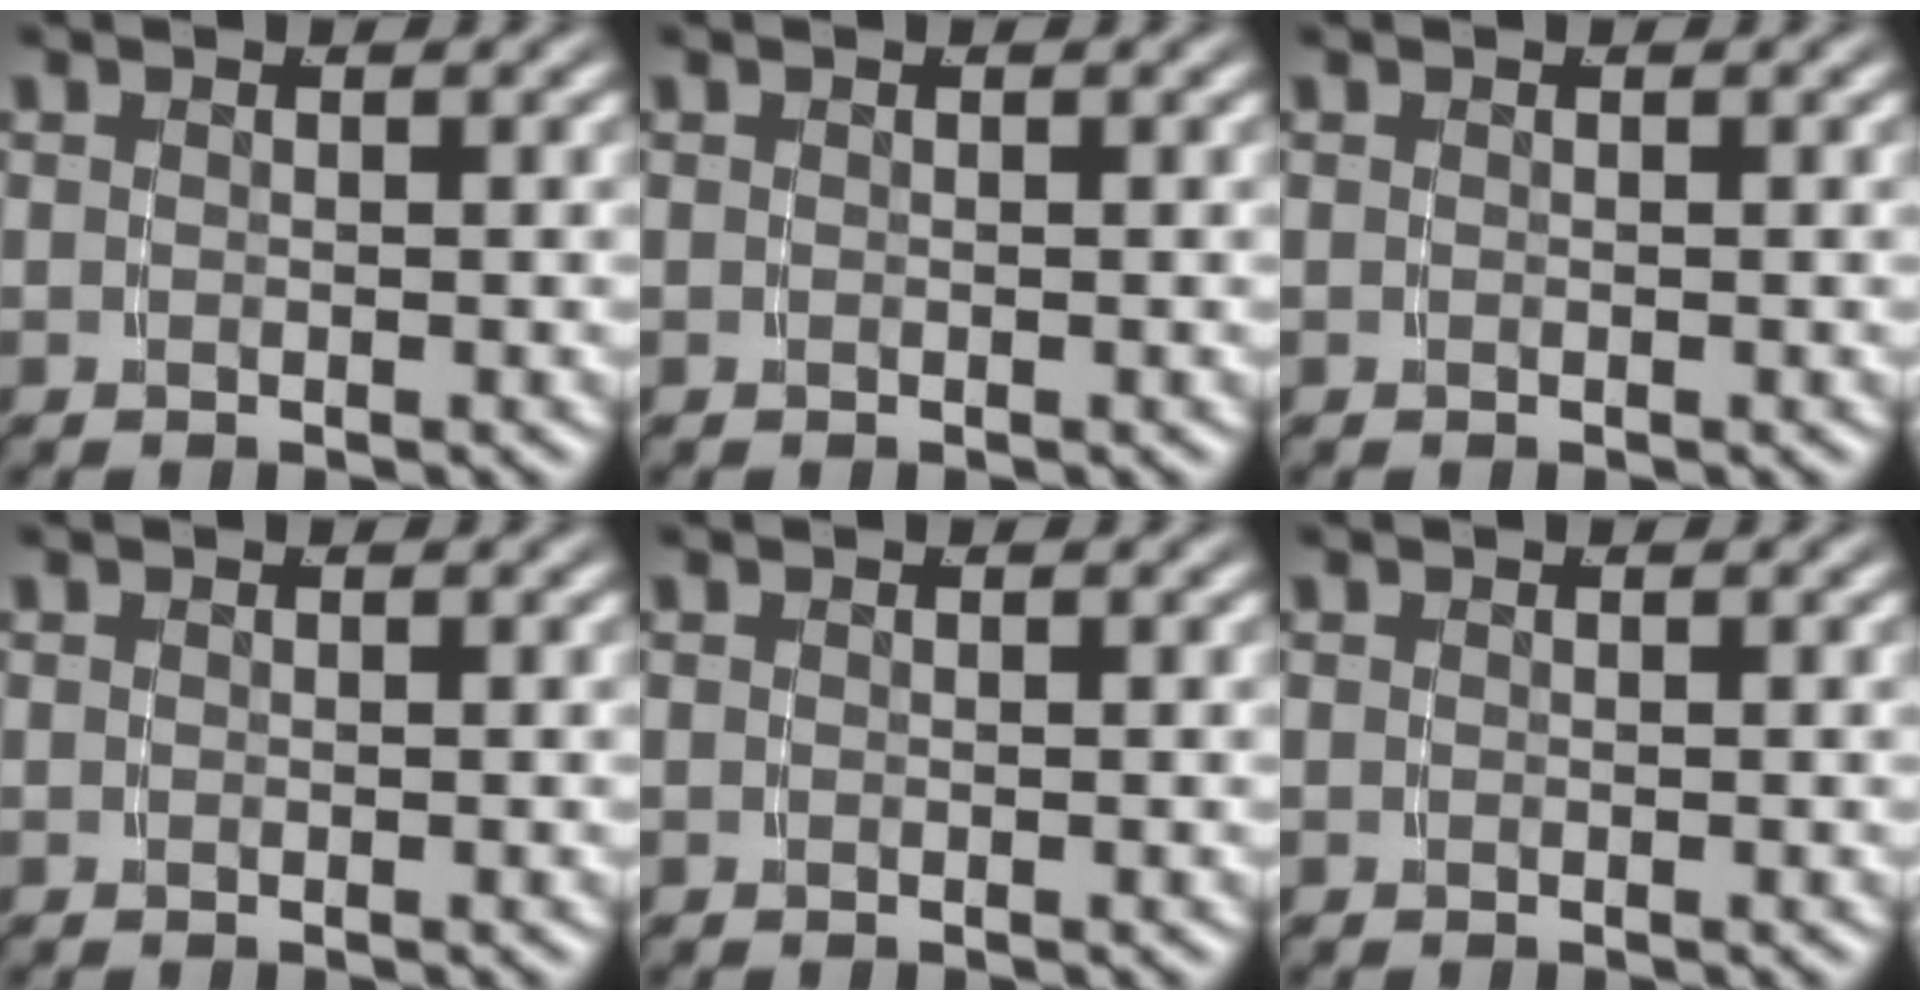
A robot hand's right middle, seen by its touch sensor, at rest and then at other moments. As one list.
[{"total": 0.0}, {"total": 0.0}, {"total": 0.0}, {"total": 0.0}, {"total": 0.0}]